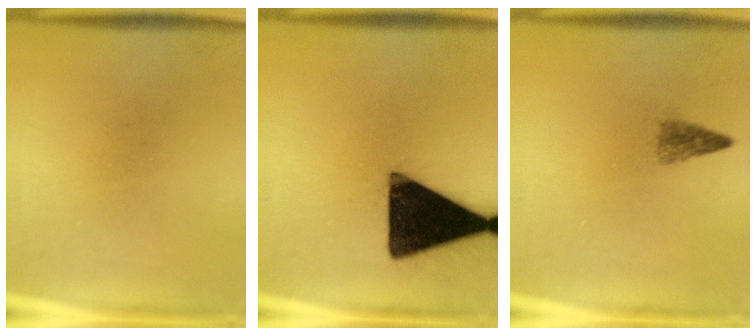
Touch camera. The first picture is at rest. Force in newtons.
{"total": 19.7}
{"total": 2.2}